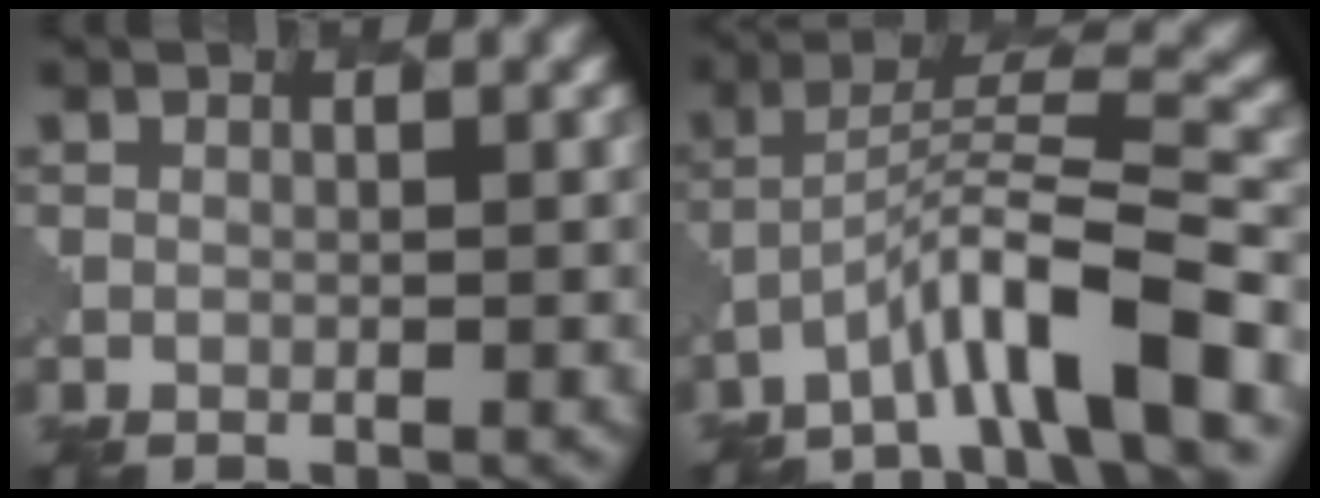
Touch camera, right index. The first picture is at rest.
{"total": 7.5, "force": [-4.7, 1.0, 5.8], "torque": [-0.099, 0.014, -0.087]}